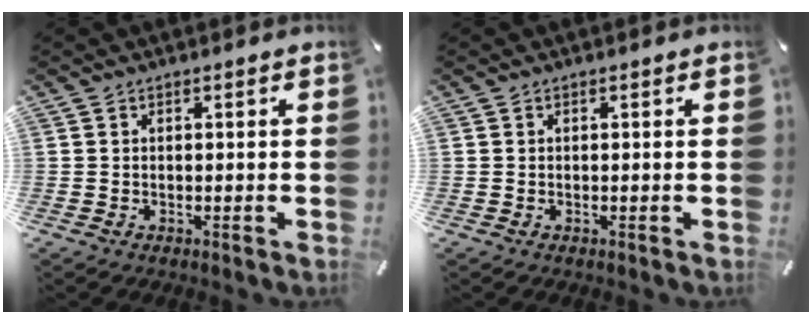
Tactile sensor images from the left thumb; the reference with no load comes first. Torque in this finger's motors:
{"motor_torque": [0.00, 0.00, 0.00, 0.00, 0.00]}